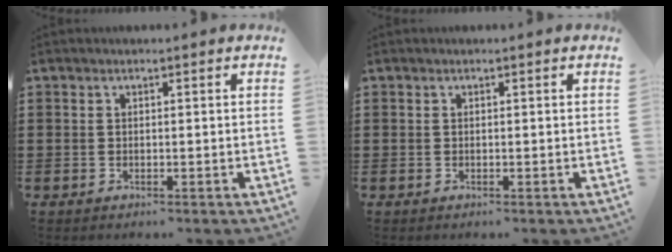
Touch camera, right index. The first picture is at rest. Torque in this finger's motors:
{"motor_torque": [0.00, 0.00, 0.00, 0.00]}